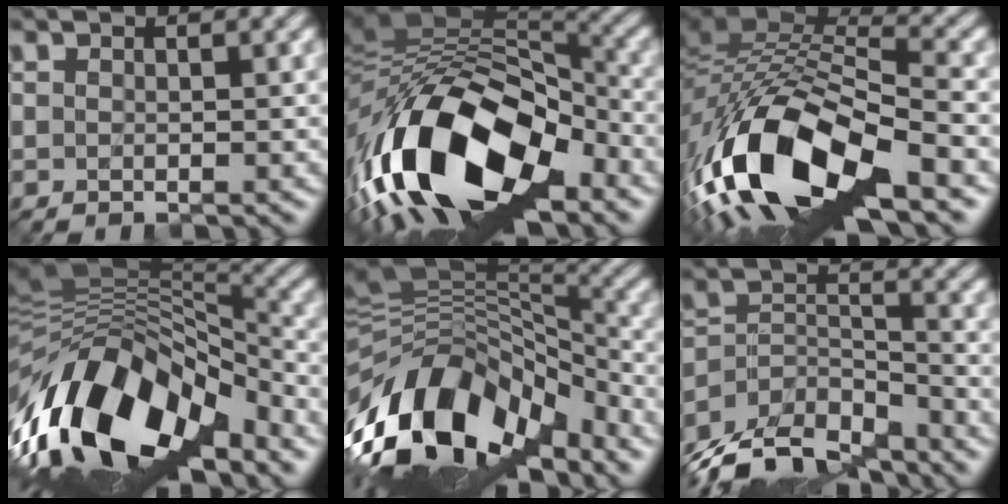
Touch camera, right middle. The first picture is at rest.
{"total": 16.8, "force": [-7.2, 8.5, 12.6], "torque": [-0.226, -0.010, -0.114]}
{"total": 15.6, "force": [-7.3, 7.1, 11.9], "torque": [-0.253, -0.004, -0.134]}
{"total": 15.7, "force": [-7.7, 7.7, 11.3], "torque": [-0.205, 0.005, -0.136]}
{"total": 13.7, "force": [-7.3, 7.7, 8.7], "torque": [-0.176, 0.013, -0.126]}
{"total": 9.7, "force": [-8.7, 3.3, 2.7], "torque": [-0.060, -0.006, -0.147]}